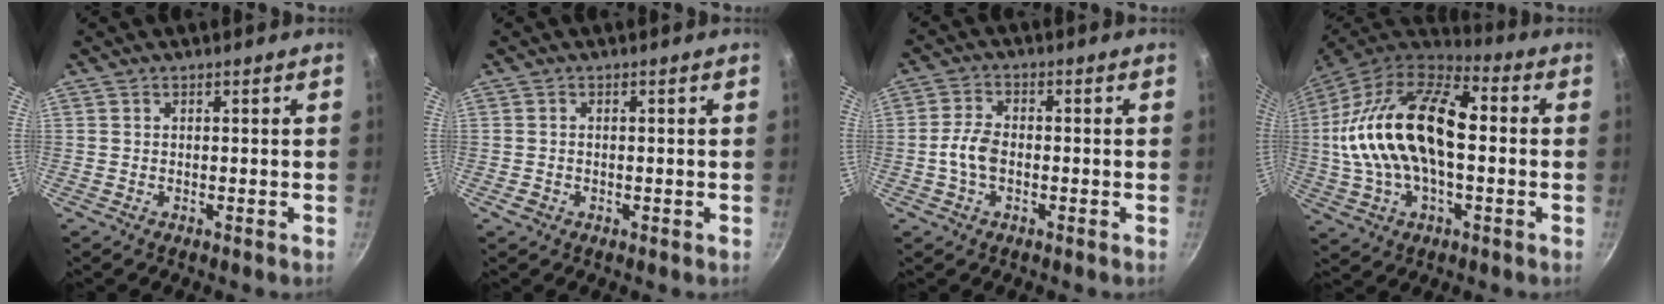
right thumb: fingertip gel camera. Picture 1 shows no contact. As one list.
[{"total": 1.3, "force": [-0.5, 1.1, 0.6], "torque": [-0.010, 0.001, -0.007]}, {"total": 5.2, "force": [-1.1, 3.2, 4.0], "torque": [-0.080, 0.019, -0.026]}, {"total": 23.8, "force": [0.6, 13.0, 19.9], "torque": [-0.366, 0.037, -0.001]}]